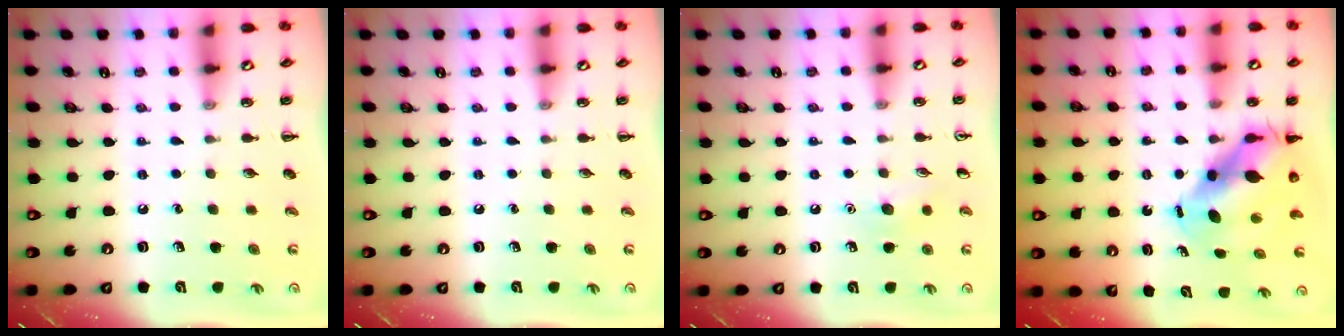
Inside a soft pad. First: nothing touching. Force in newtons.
{"total": 0.0}
{"total": 6.7, "press": 6.4, "slide": 2.1}
{"total": 9.5, "press": 9.3, "slide": 2.3}